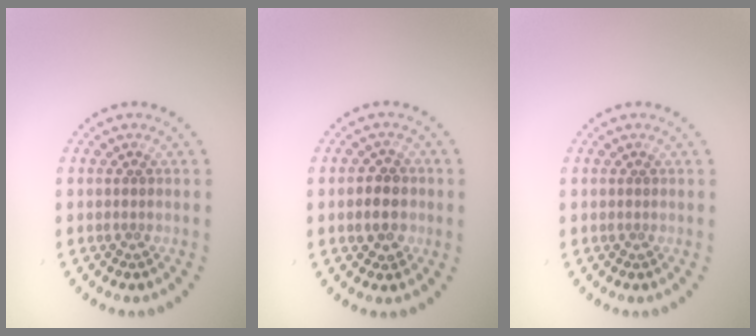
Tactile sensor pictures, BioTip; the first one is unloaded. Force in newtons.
{"total": 2.8, "press": 2.8, "slide": 0.6}
{"total": 0.0}